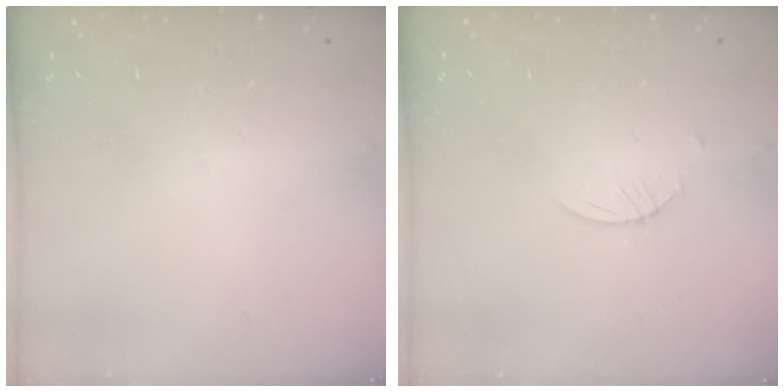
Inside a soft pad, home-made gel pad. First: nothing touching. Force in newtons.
{"total": 1.6, "press": 1.5, "slide": 0.2}